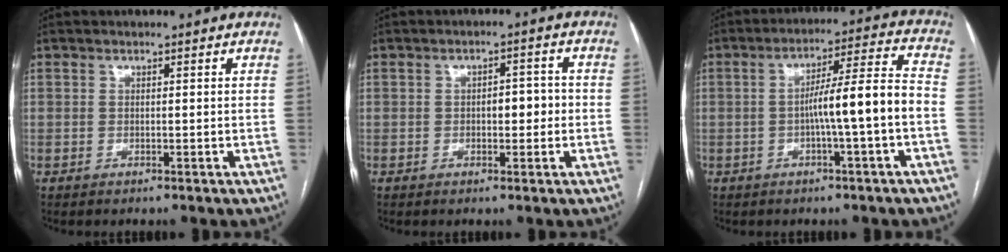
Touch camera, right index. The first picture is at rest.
{"total": 3.6, "force": [-0.4, 1.7, 3.2], "torque": [-0.044, 0.014, -0.005]}
{"total": 9.8, "force": [-2.1, -0.6, 9.6], "torque": [-0.155, 0.022, -0.033]}